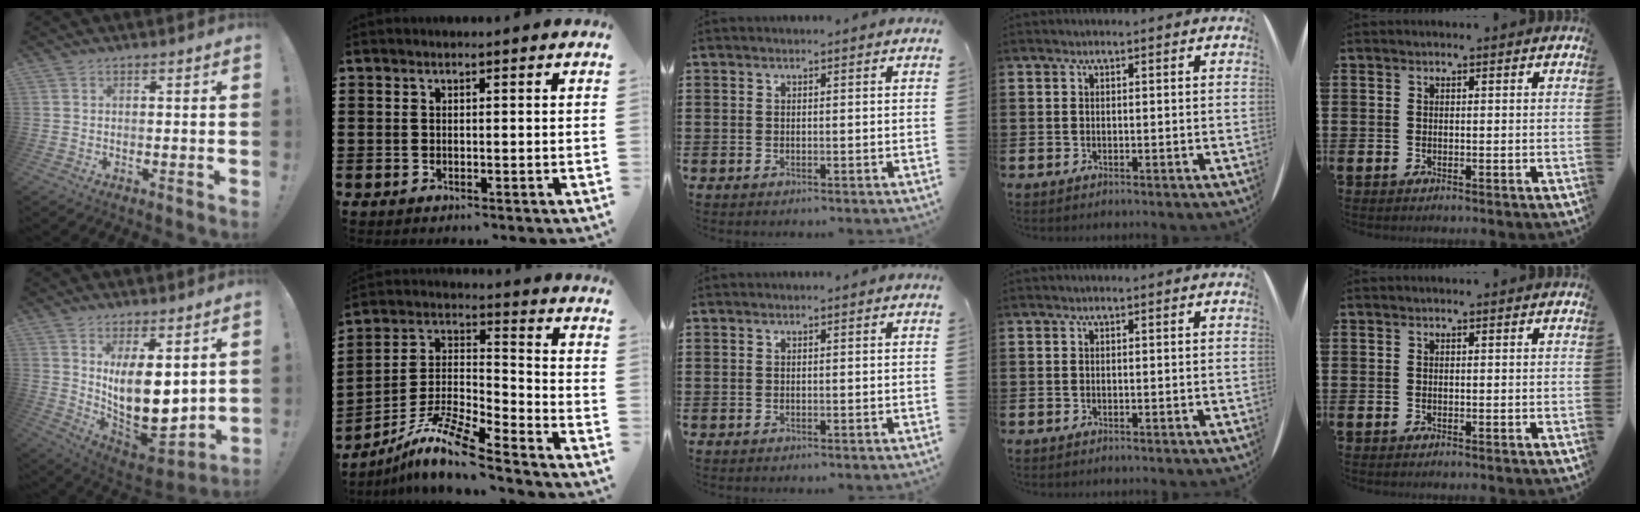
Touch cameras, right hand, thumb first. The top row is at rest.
{"thumb": {"total": 15.6, "force": [2.4, 8.0, 13.2], "torque": [-0.211, -0.055, 0.053]}, "index": {"total": 10.3, "force": [-8.6, 1.2, 5.5], "torque": [-0.124, 0.004, -0.175]}}